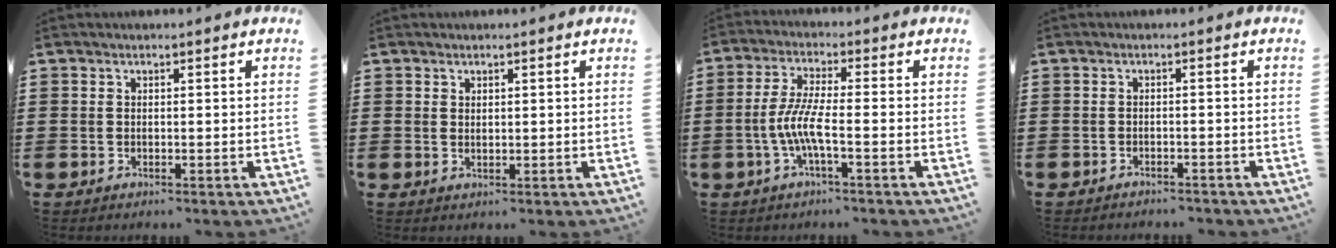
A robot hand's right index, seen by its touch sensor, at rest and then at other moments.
{"total": 0.9, "force": [0.7, 0.5, 0.0], "torque": [-0.001, 0.004, 0.013]}
{"total": 6.1, "force": [-2.1, 0.9, 5.7], "torque": [-0.134, -0.014, -0.049]}
{"total": 1.4, "force": [-1.4, 0.1, 0.0], "torque": [-0.005, 0.002, -0.030]}